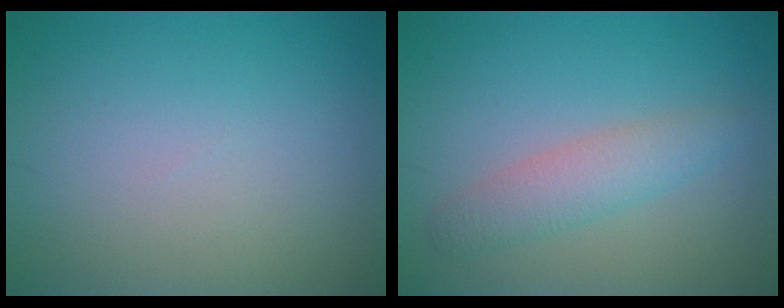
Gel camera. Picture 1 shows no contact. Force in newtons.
{"total": 2.8, "press": 2.8, "slide": 0.0}